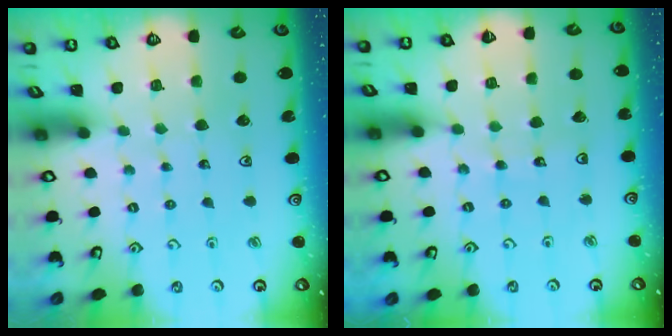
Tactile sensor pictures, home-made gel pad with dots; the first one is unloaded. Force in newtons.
{"total": 5.8, "press": 5.8, "slide": 0.5}